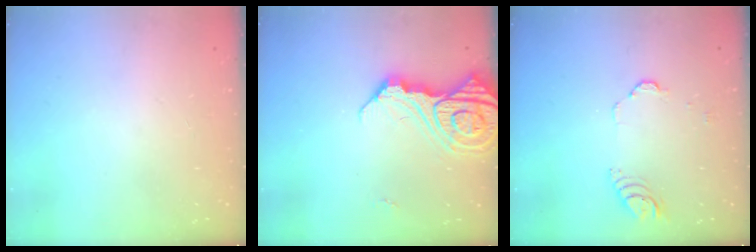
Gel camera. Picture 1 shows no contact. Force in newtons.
{"total": 15.5, "press": 15.4, "slide": 1.7}
{"total": 3.8, "press": 3.7, "slide": 0.4}